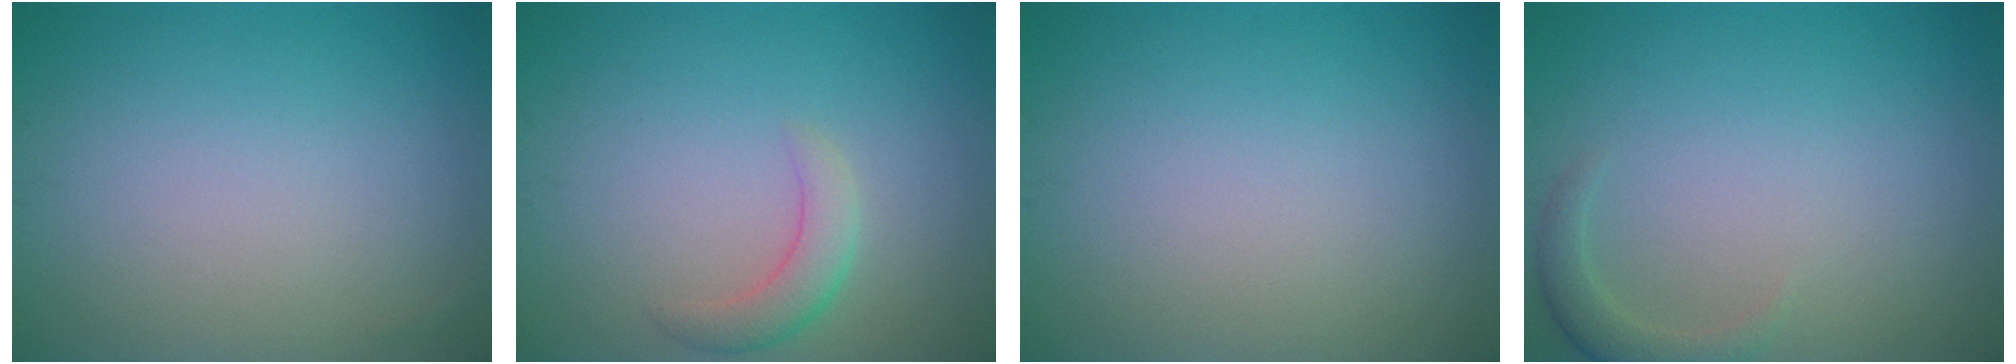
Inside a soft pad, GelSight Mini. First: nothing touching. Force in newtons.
{"total": 2.4, "press": 2.4, "slide": 0.2}
{"total": 0.0}
{"total": 1.8, "press": 1.8, "slide": 0.3}